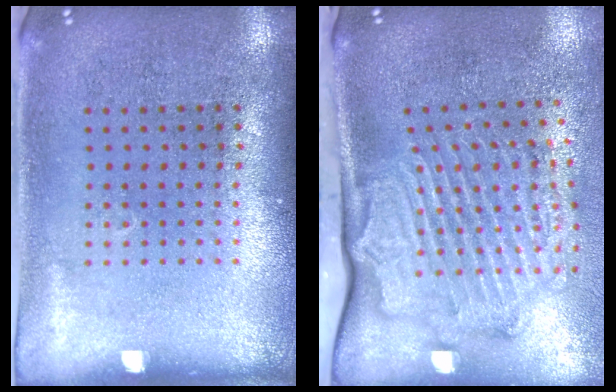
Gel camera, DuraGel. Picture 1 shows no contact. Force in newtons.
{"total": 2.4, "press": 2.2, "slide": 0.9}